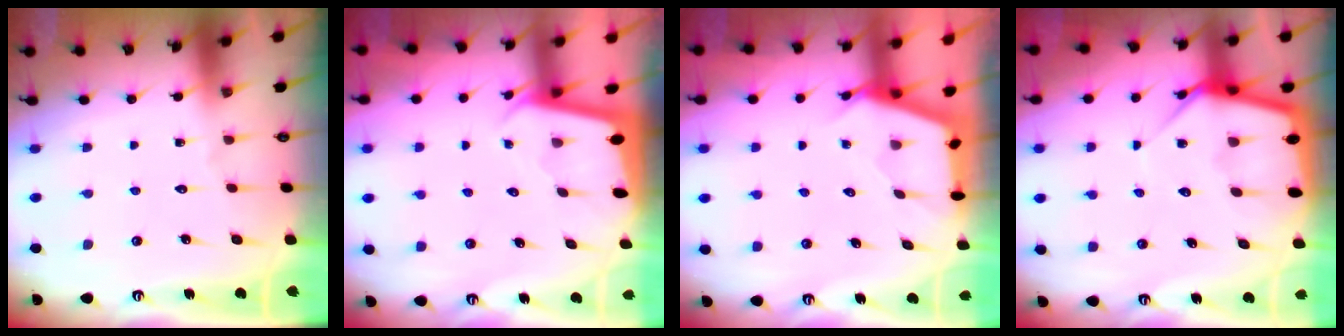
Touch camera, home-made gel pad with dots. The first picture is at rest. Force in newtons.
{"total": 1.9, "press": 1.9, "slide": 0.1}
{"total": 2.7, "press": 2.7, "slide": 0.4}
{"total": 8.8, "press": 8.7, "slide": 0.8}